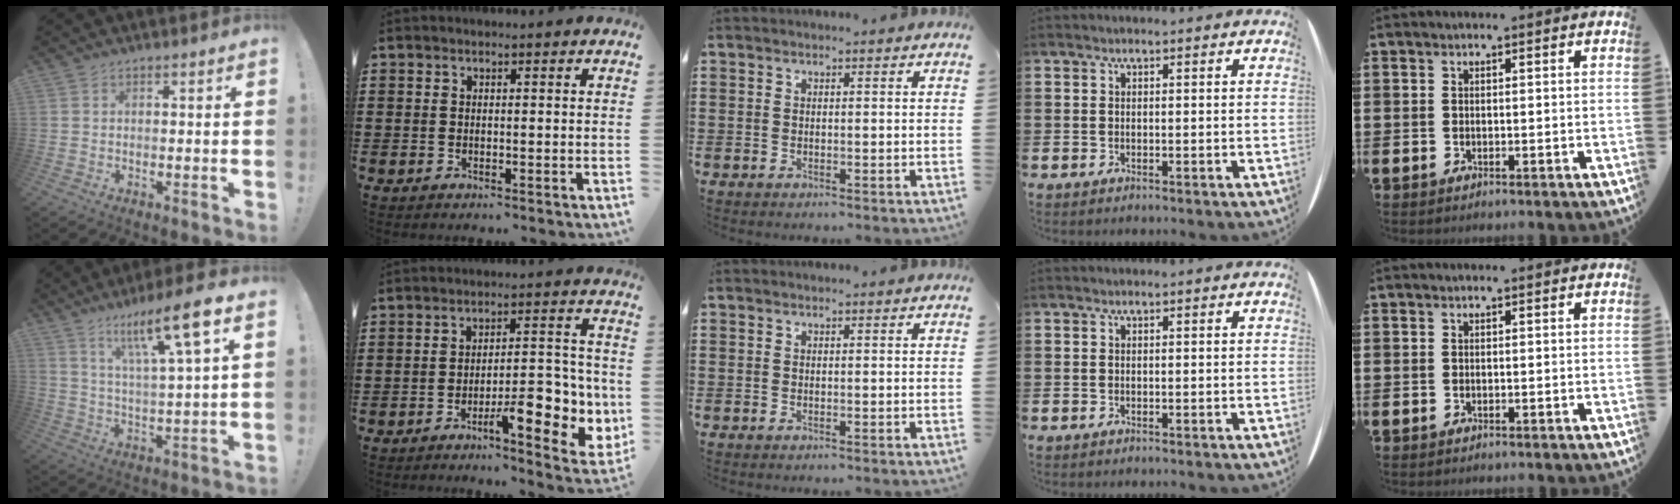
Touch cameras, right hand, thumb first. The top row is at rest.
{"thumb": {"total": 14.4, "force": [7.8, 1.5, 12.0], "torque": [-0.196, -0.040, 0.112]}, "index": {"total": 9.0, "force": [-3.9, 2.9, 7.6], "torque": [-0.095, 0.000, -0.065]}}